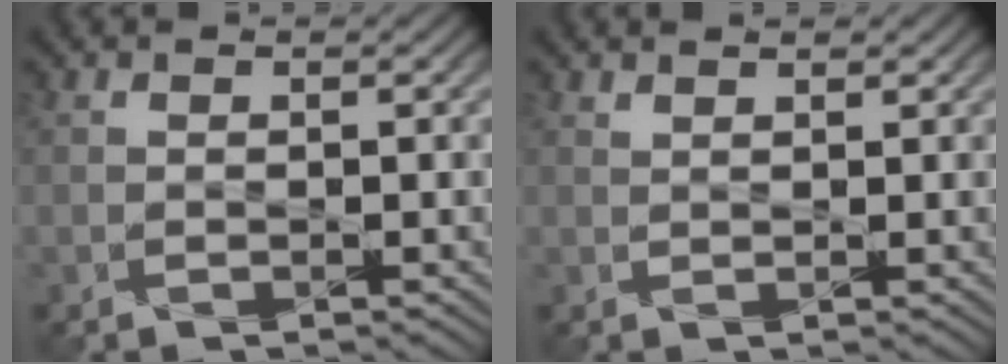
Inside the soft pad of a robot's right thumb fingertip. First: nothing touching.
{"total": 1.1, "force": [1.1, 0.1, -0.2], "torque": [0.001, -0.006, 0.019]}